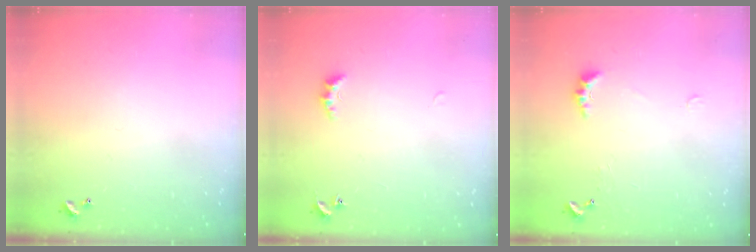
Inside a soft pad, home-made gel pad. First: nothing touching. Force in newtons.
{"total": 2.0, "press": 1.9, "slide": 0.6}
{"total": 2.7, "press": 2.6, "slide": 0.6}